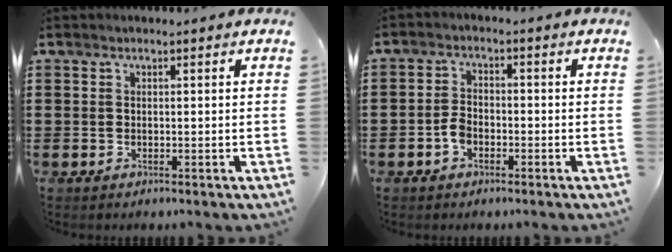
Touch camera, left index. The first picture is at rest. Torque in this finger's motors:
{"motor_torque": [0.23, 0.16, 0.31, 0.04]}